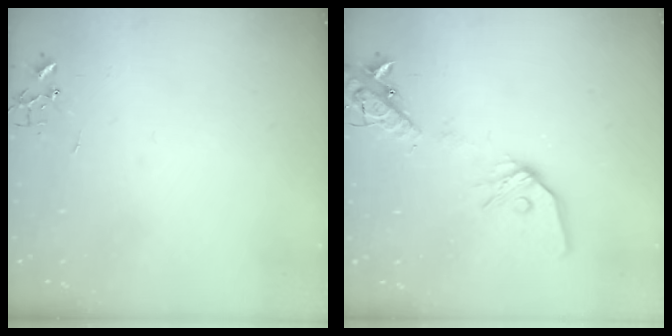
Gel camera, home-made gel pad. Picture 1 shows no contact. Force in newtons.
{"total": 15.2, "press": 14.9, "slide": 3.0}